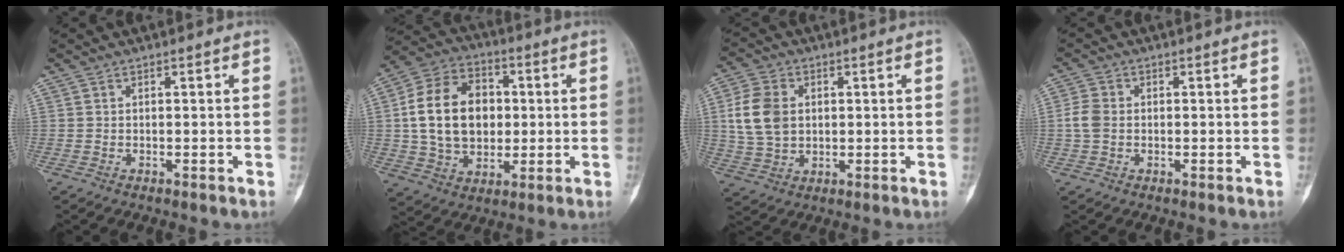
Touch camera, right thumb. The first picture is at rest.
{"total": 17.2, "force": [1.4, 12.7, 11.5], "torque": [-0.176, 0.017, 0.025]}
{"total": 10.3, "force": [1.5, 7.6, 6.8], "torque": [-0.122, 0.002, 0.030]}
{"total": 4.0, "force": [-0.2, 3.1, 2.5], "torque": [-0.057, 0.007, -0.011]}